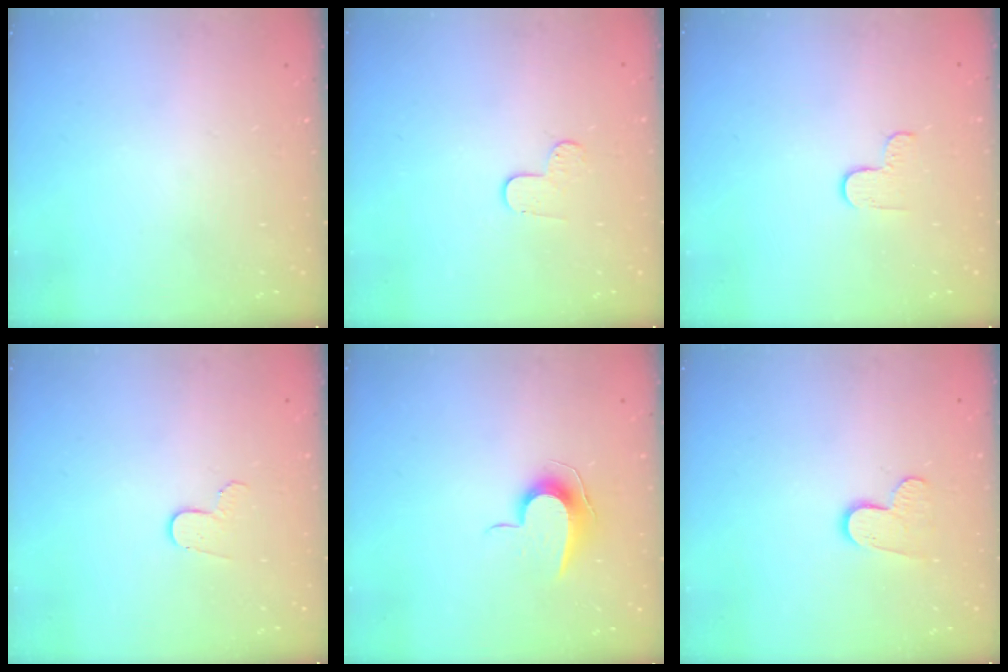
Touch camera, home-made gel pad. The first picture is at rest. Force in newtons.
{"total": 3.8, "press": 3.8, "slide": 0.3}
{"total": 3.0, "press": 3.0, "slide": 0.4}
{"total": 4.5, "press": 4.5, "slide": 0.3}
{"total": 8.8, "press": 8.7, "slide": 0.8}
{"total": 7.8, "press": 7.7, "slide": 0.6}